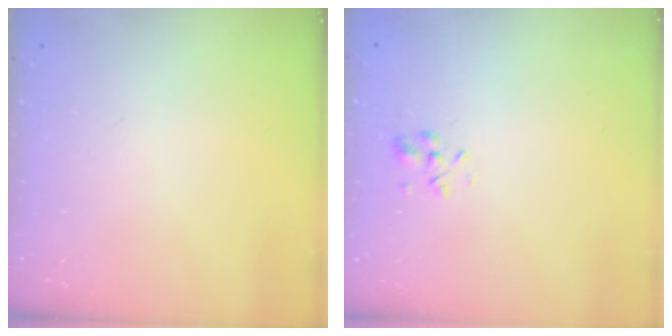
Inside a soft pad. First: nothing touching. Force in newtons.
{"total": 3.2, "press": 3.0, "slide": 1.2}